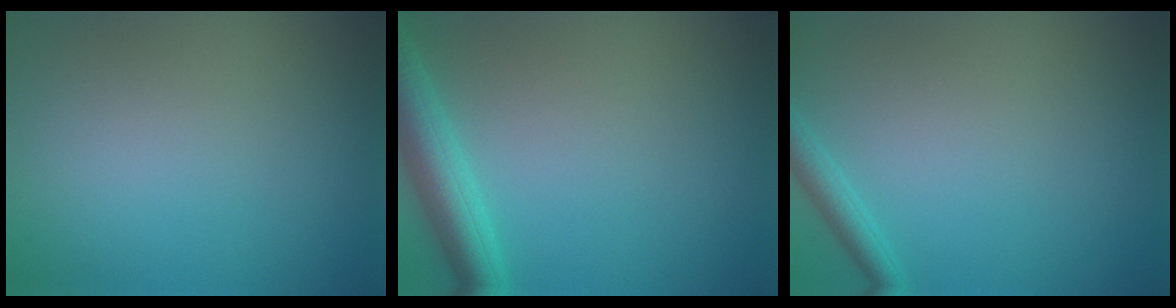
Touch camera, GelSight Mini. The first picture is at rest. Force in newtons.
{"total": 4.5, "press": 4.5, "slide": 0.2}
{"total": 1.8, "press": 1.8, "slide": 0.1}